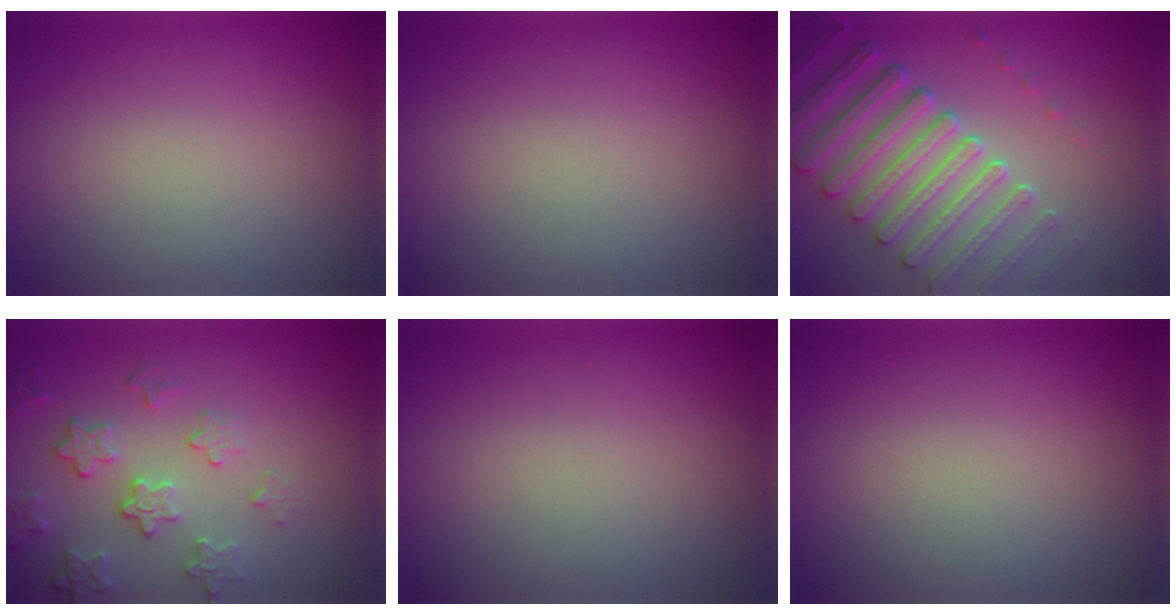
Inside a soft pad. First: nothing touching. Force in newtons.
{"total": 0.0}
{"total": 5.9, "press": 5.3, "slide": 2.6}
{"total": 4.1, "press": 3.2, "slide": 2.5}
{"total": 0.0}
{"total": 0.0}